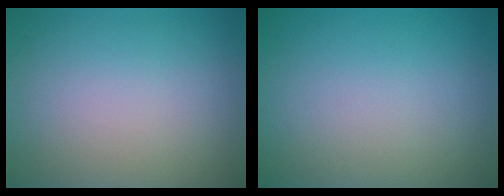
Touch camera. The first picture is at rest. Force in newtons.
{"total": 0.0}